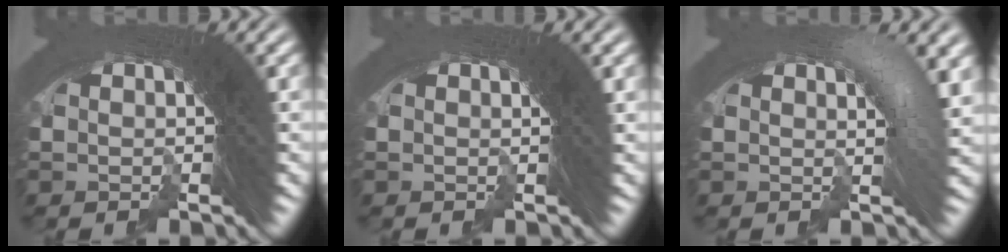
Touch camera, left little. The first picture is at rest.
{"total": 0.7, "force": [0.5, -0.1, 0.6], "torque": [-0.013, 0.000, 0.006]}
{"total": 3.7, "force": [0.8, 1.0, 3.5], "torque": [-0.039, 0.008, 0.004]}